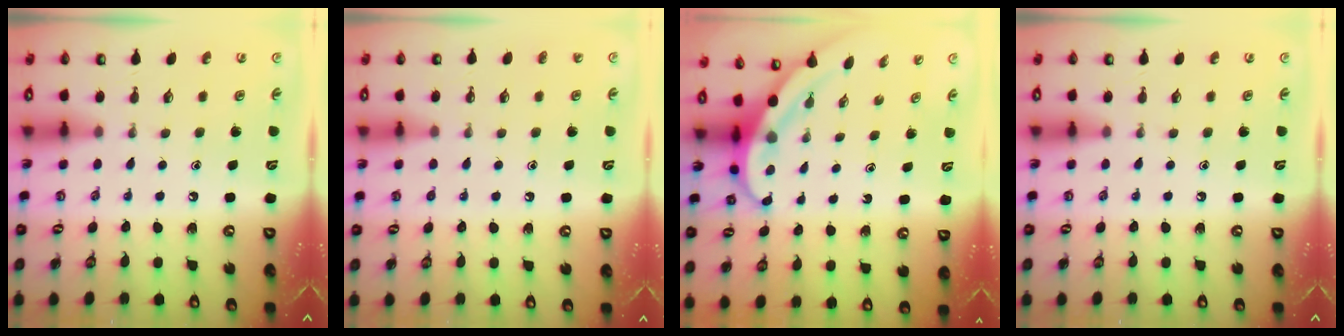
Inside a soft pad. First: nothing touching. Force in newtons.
{"total": 1.1, "press": 1.1, "slide": 0.3}
{"total": 4.4, "press": 4.4, "slide": 0.5}
{"total": 0.0}